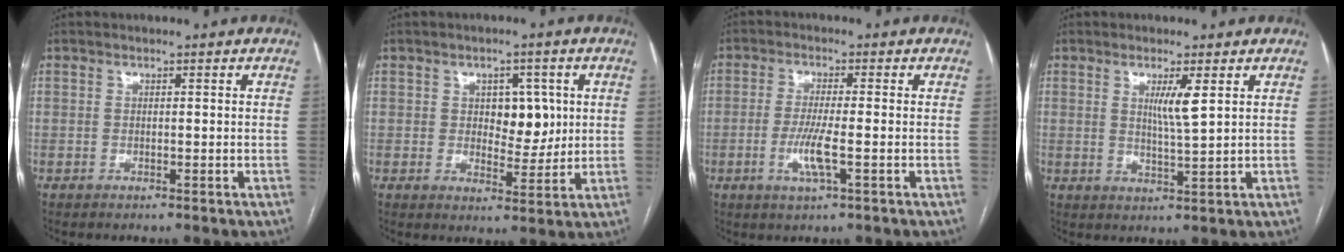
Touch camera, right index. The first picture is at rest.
{"total": 5.8, "force": [1.3, 3.7, 4.3], "torque": [-0.049, 0.006, 0.024]}
{"total": 5.2, "force": [-1.5, 0.3, 4.9], "torque": [-0.104, -0.011, -0.028]}
{"total": 4.1, "force": [1.5, -0.1, 3.8], "torque": [-0.069, -0.008, 0.028]}